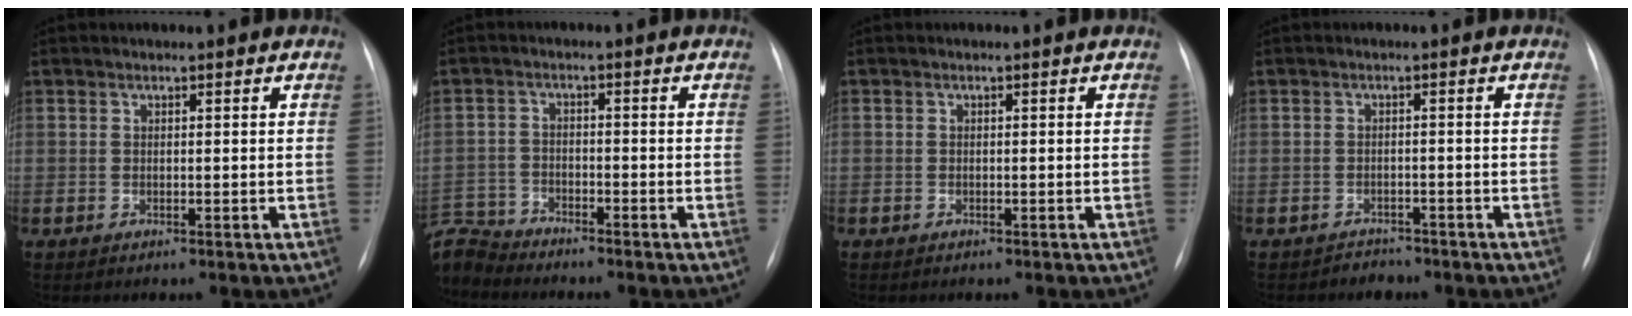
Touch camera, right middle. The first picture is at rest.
{"total": 6.9, "force": [-6.8, 1.1, -0.2], "torque": [-0.002, -0.001, -0.138]}
{"total": 0.0}
{"total": 2.2, "force": [-1.9, 1.0, -0.6], "torque": [0.005, 0.002, -0.027]}